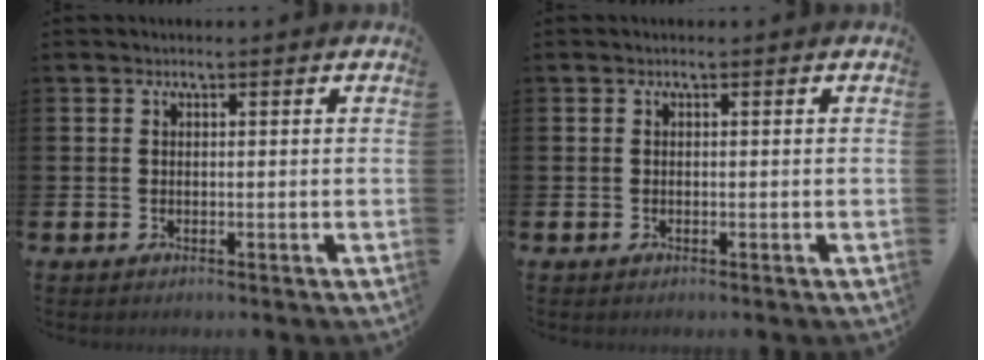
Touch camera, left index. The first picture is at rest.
{"total": 0.0}